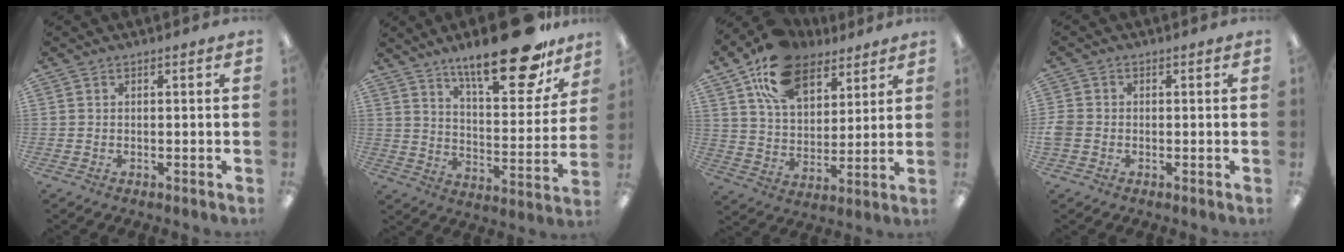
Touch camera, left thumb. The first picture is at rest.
{"total": 22.6, "force": [16.4, 7.2, 13.8], "torque": [-0.199, -0.105, 0.268]}
{"total": 16.8, "force": [10.9, 9.7, 8.4], "torque": [-0.155, -0.042, 0.201]}
{"total": 2.9, "force": [-0.8, 2.4, 1.4], "torque": [-0.021, 0.009, -0.013]}